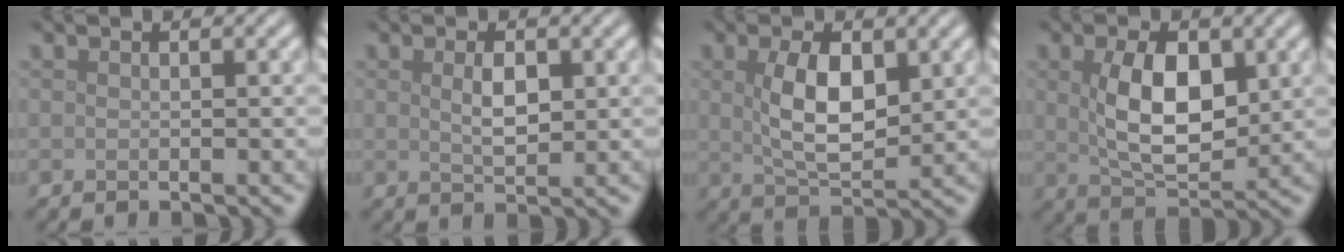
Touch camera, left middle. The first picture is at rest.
{"total": 2.3, "force": [0.6, 1.0, 2.0], "torque": [-0.041, -0.002, 0.015]}
{"total": 5.4, "force": [1.1, 2.6, 4.6], "torque": [-0.093, -0.002, 0.025]}
{"total": 6.6, "force": [1.1, 3.5, 5.5], "torque": [-0.104, -0.003, 0.027]}